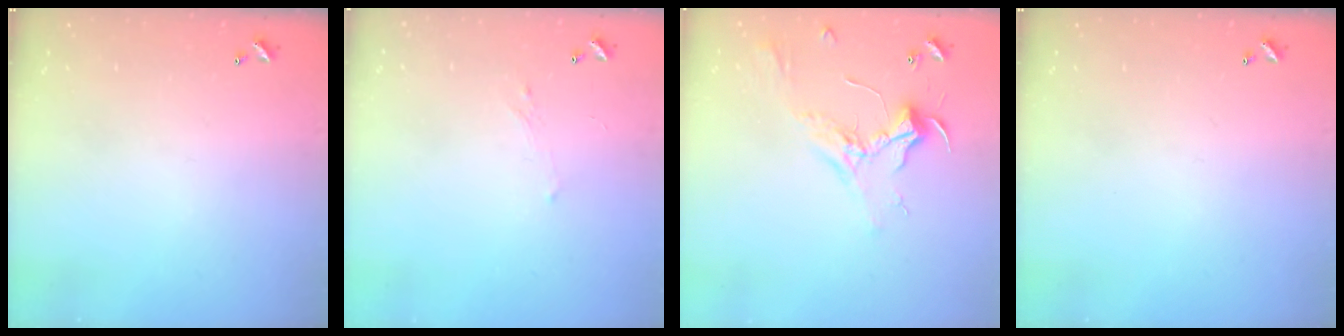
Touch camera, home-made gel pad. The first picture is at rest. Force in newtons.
{"total": 0.8, "press": 0.6, "slide": 0.6}
{"total": 2.4, "press": 2.3, "slide": 0.8}
{"total": 0.0}